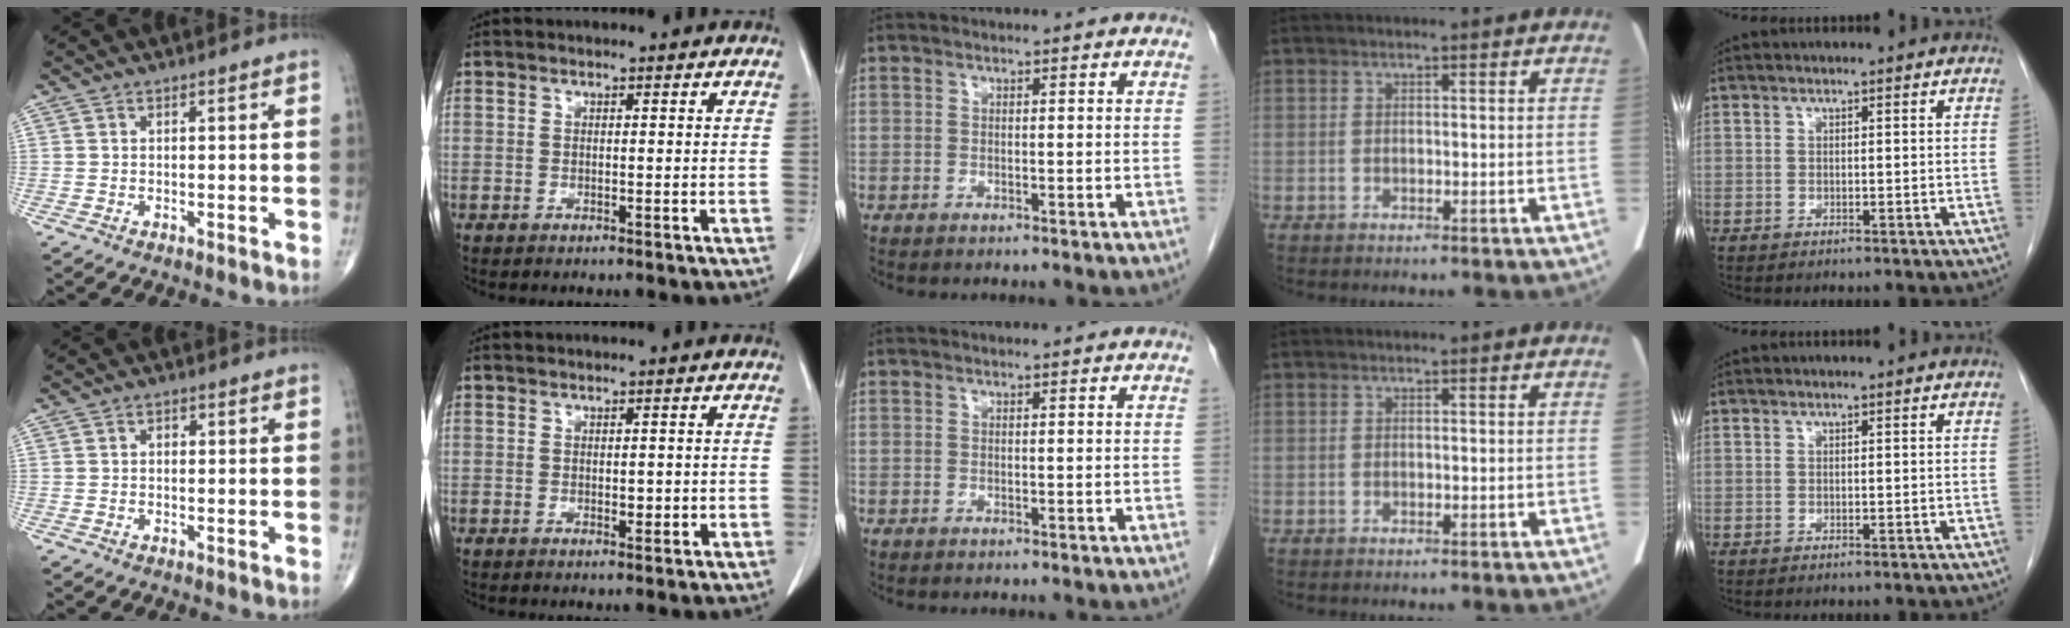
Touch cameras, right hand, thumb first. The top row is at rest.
{"thumb": {"total": 1.1, "force": [0.1, 0.8, 0.8], "torque": [-0.006, 0.003, -0.001]}, "index": {"total": 1.5, "force": [-0.1, 0.9, 1.3], "torque": [-0.016, 0.000, 0.003]}}